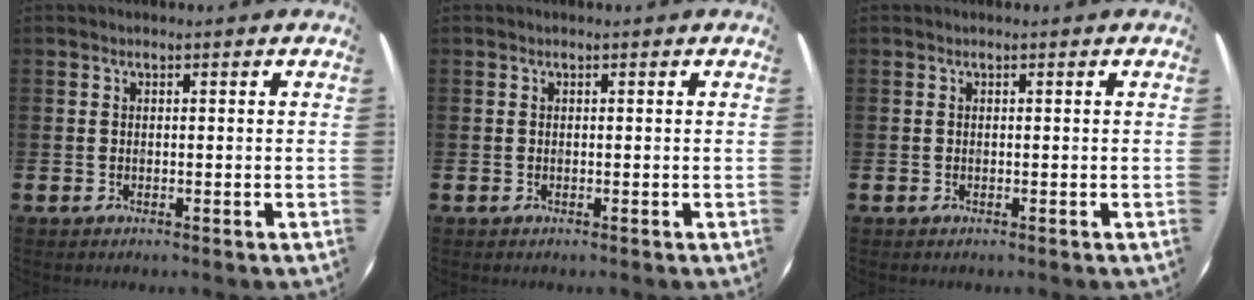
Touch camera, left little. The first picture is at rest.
{"total": 0.0}
{"total": 0.0}